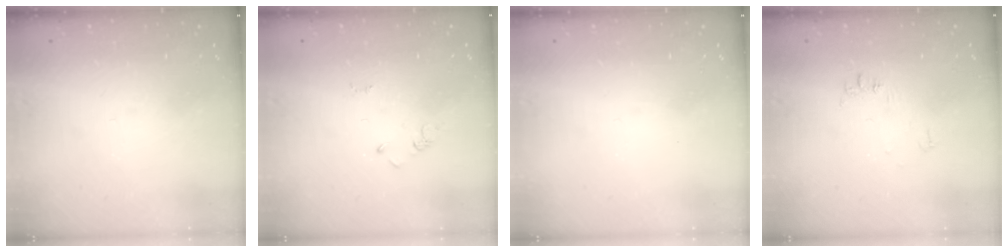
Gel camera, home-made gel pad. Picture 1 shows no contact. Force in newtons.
{"total": 2.9, "press": 2.9, "slide": 0.3}
{"total": 0.0}
{"total": 6.3, "press": 6.3, "slide": 0.7}